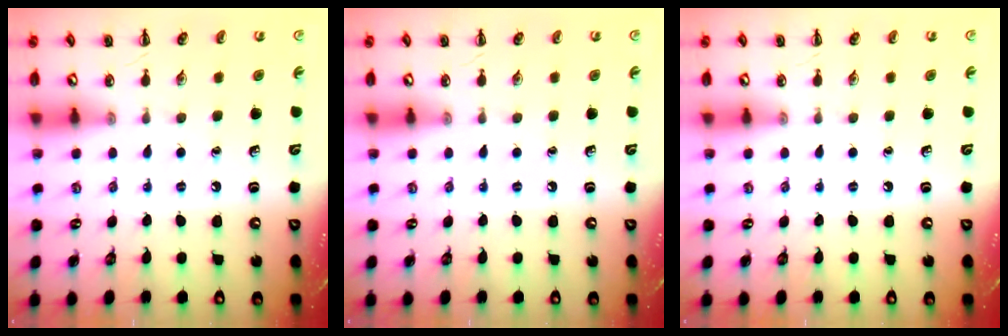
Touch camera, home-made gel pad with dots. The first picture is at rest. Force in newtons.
{"total": 0.0}
{"total": 0.0}